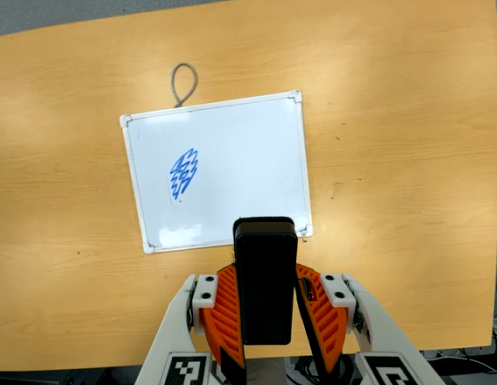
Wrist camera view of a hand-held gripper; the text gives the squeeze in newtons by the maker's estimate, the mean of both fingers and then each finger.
{"total": 6.1, "left": 5.3, "right": 6.9}